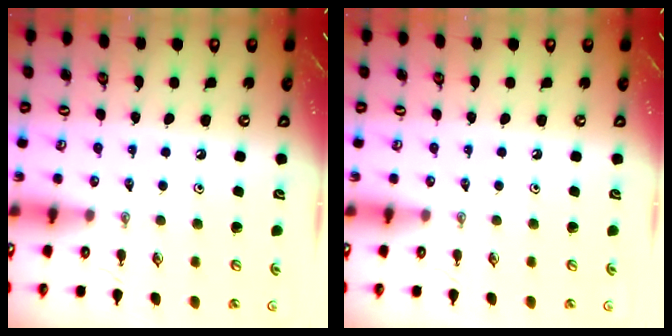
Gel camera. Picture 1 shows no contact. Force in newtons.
{"total": 0.0}